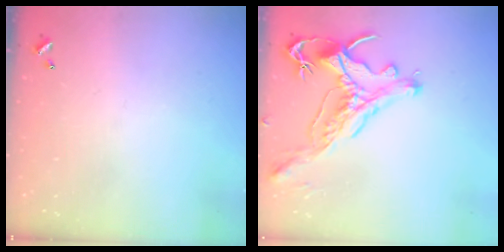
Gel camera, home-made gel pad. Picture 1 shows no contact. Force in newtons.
{"total": 1.2, "press": 0.9, "slide": 0.9}